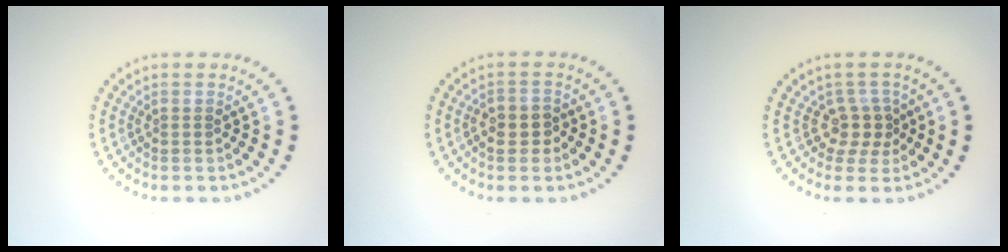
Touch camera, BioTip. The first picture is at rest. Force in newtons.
{"total": 2.2, "press": 2.1, "slide": 0.6}
{"total": 2.4, "press": 1.8, "slide": 1.6}